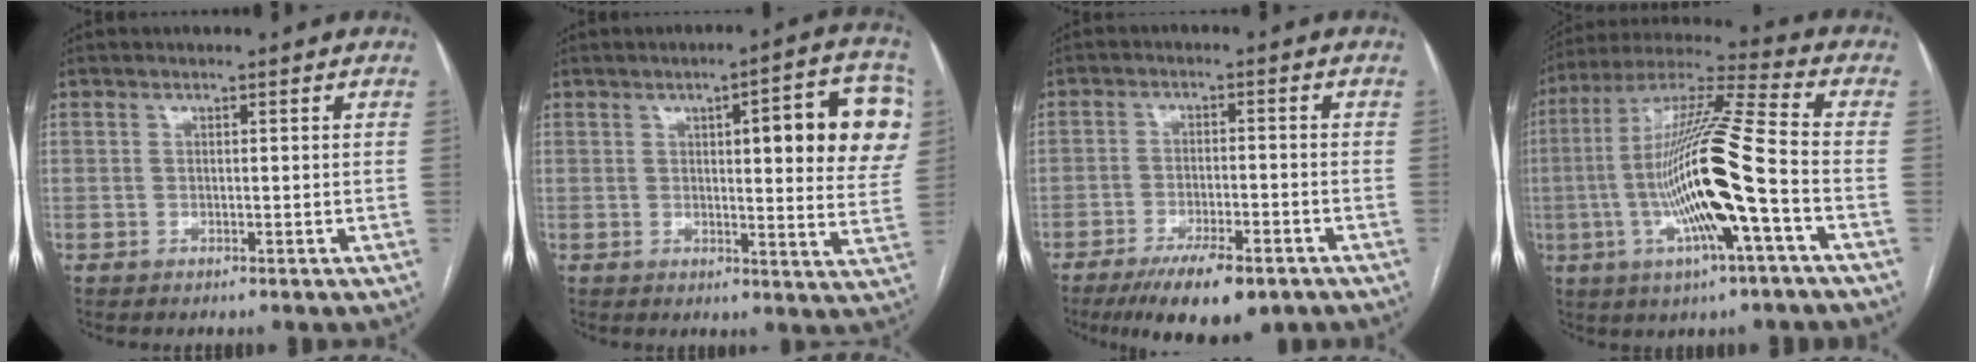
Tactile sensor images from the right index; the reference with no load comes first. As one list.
[{"total": 14.9, "force": [4.0, 2.9, 14.1], "torque": [-0.158, 0.011, 0.042]}, {"total": 10.4, "force": [-7.0, 2.8, 7.1], "torque": [-0.115, -0.015, -0.111]}, {"total": 18.2, "force": [-3.8, 0.4, 17.8], "torque": [-0.346, -0.001, -0.074]}]